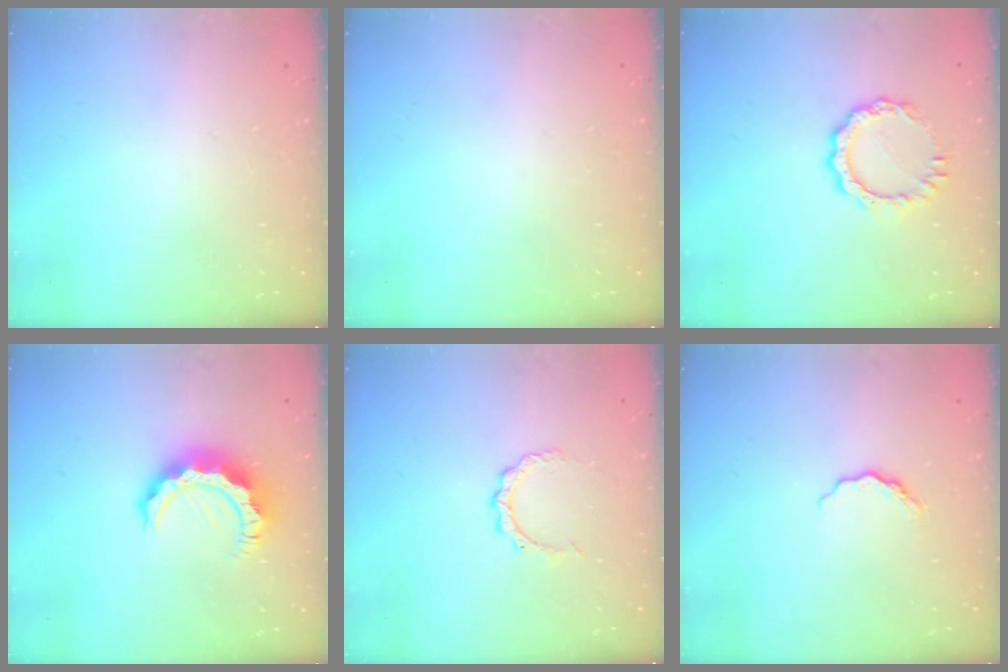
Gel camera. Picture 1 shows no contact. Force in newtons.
{"total": 0.0}
{"total": 7.2, "press": 7.2, "slide": 0.5}
{"total": 9.4, "press": 9.4, "slide": 1.0}
{"total": 2.9, "press": 2.9, "slide": 0.2}
{"total": 6.7, "press": 6.7, "slide": 0.6}